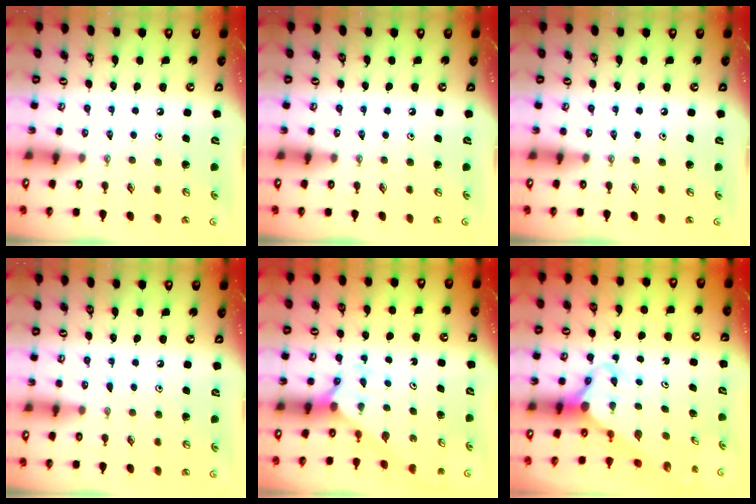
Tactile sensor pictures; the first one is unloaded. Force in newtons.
{"total": 0.0}
{"total": 0.0}
{"total": 4.3, "press": 4.3, "slide": 0.4}
{"total": 1.8, "press": 1.8, "slide": 0.1}
{"total": 3.9, "press": 3.9, "slide": 0.2}